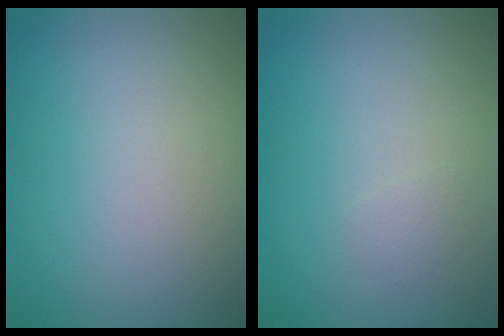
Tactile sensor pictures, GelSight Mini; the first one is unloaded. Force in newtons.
{"total": 0.6, "press": 0.6, "slide": 0.1}